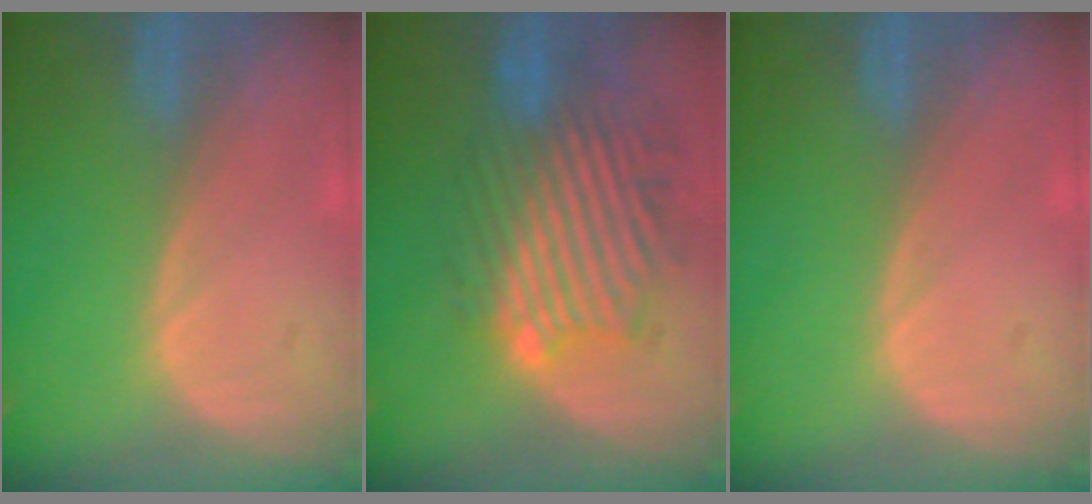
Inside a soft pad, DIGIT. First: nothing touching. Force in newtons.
{"total": 11.1, "press": 10.3, "slide": 4.0}
{"total": 0.0}